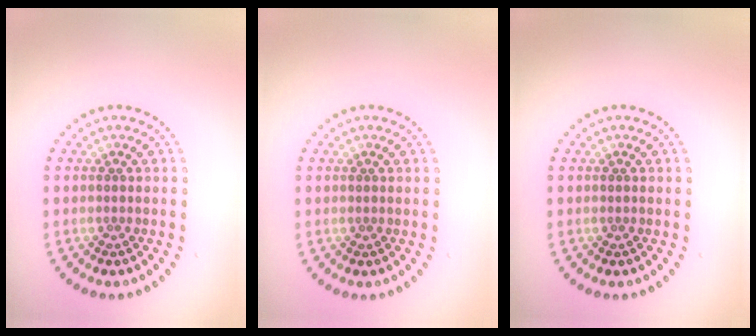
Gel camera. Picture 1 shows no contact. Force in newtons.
{"total": 0.0}
{"total": 0.0}